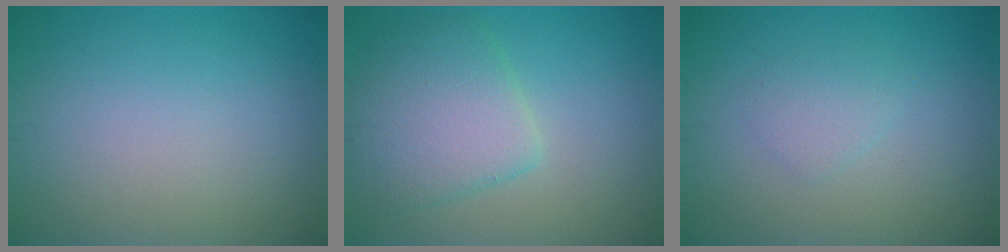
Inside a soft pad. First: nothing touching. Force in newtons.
{"total": 5.2, "press": 5.2, "slide": 0.2}
{"total": 1.4, "press": 1.4, "slide": 0.1}